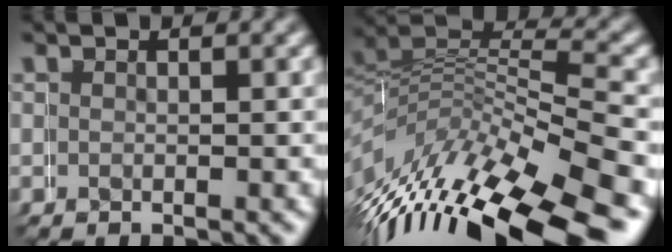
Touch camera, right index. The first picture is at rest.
{"total": 10.3, "force": [-3.7, 7.4, 6.1], "torque": [-0.136, -0.025, -0.046]}